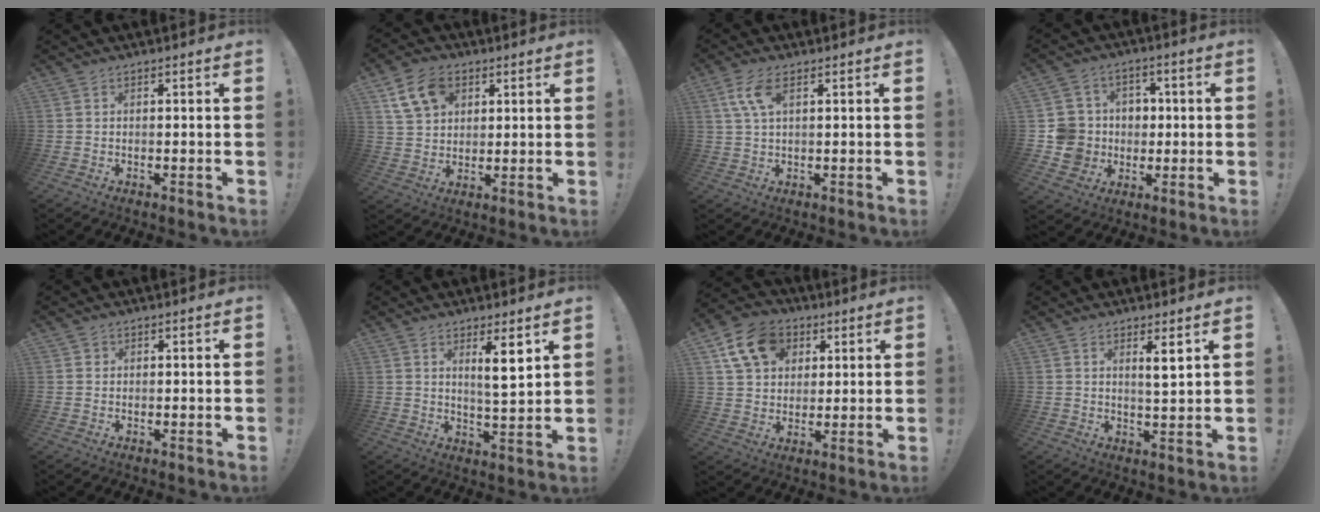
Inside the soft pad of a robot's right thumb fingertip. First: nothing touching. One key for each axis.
{"total": 11.0, "fx": 5.1, "fy": 8.0, "fz": 5.6, "tx": -0.096, "ty": -0.009, "tz": 0.103}
{"total": 6.5, "fx": 2.4, "fy": 2.7, "fz": 5.4, "tx": -0.098, "ty": 0.004, "tz": 0.044}
{"total": 12.4, "fx": -1.3, "fy": 12.0, "fz": 2.9, "tx": -0.055, "ty": 0.016, "tz": -0.008}
{"total": 1.0, "fx": 0.4, "fy": 1.0, "fz": 0.1, "tx": 0.003, "ty": -0.001, "tz": 0.005}
{"total": 7.3, "fx": 3.7, "fy": 0.7, "fz": 6.3, "tx": -0.091, "ty": -0.024, "tz": 0.052}
{"total": 13.9, "fx": 5.9, "fy": 10.6, "fz": 7.0, "tx": -0.108, "ty": -0.016, "tz": 0.118}
{"total": 4.6, "fx": 2.5, "fy": 0.2, "fz": 3.9, "tx": -0.053, "ty": -0.021, "tz": 0.034}